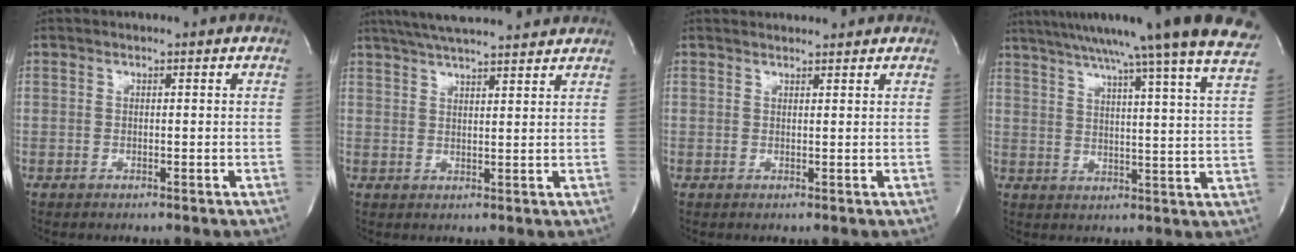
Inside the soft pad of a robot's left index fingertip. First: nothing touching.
{"total": 13.1, "force": [11.6, 1.3, 5.9], "torque": [-0.106, 0.031, 0.171]}
{"total": 3.4, "force": [3.3, 0.5, 0.4], "torque": [-0.010, 0.021, 0.045]}
{"total": 27.3, "force": [23.5, -1.5, 13.7], "torque": [-0.228, -0.038, 0.302]}